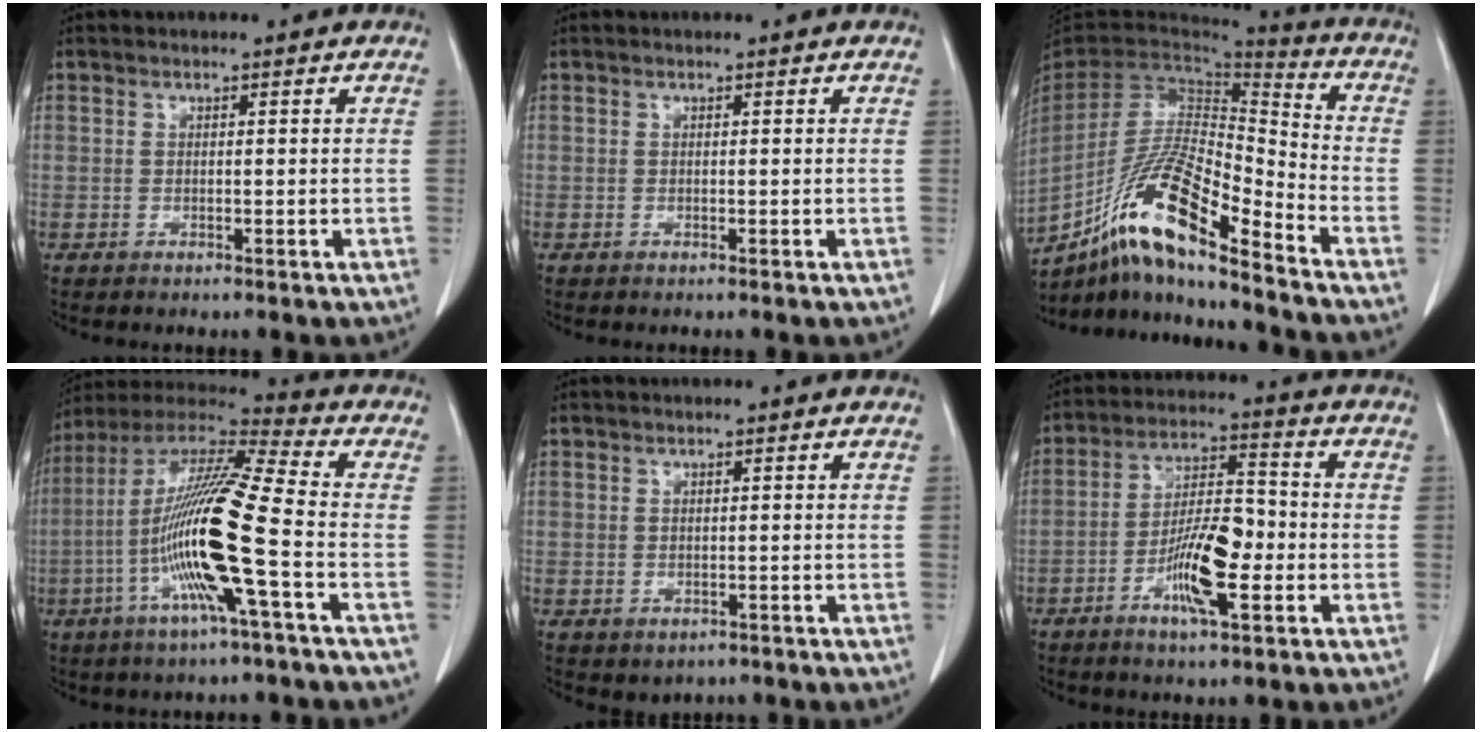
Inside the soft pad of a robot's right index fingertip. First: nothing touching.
{"total": 0.0}
{"total": 17.8, "force": [-11.8, 2.1, 13.1], "torque": [-0.264, -0.011, -0.216]}
{"total": 17.9, "force": [-4.4, -0.1, 17.4], "torque": [-0.343, -0.004, -0.096]}
{"total": 2.0, "force": [-0.8, 1.8, 0.6], "torque": [-0.009, 0.001, 0.000]}
{"total": 10.5, "force": [-3.4, 2.5, 9.6], "torque": [-0.179, 0.004, -0.061]}